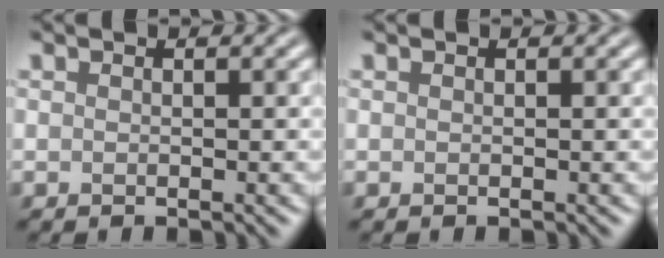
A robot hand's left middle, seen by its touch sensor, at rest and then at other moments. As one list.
[{"total": 0.0}]